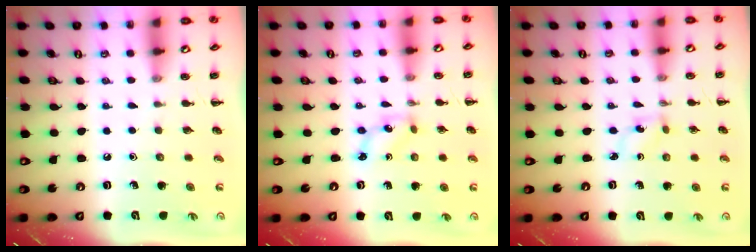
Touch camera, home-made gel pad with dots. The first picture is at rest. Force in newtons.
{"total": 1.9, "press": 1.9, "slide": 0.3}
{"total": 2.5, "press": 2.3, "slide": 1.0}